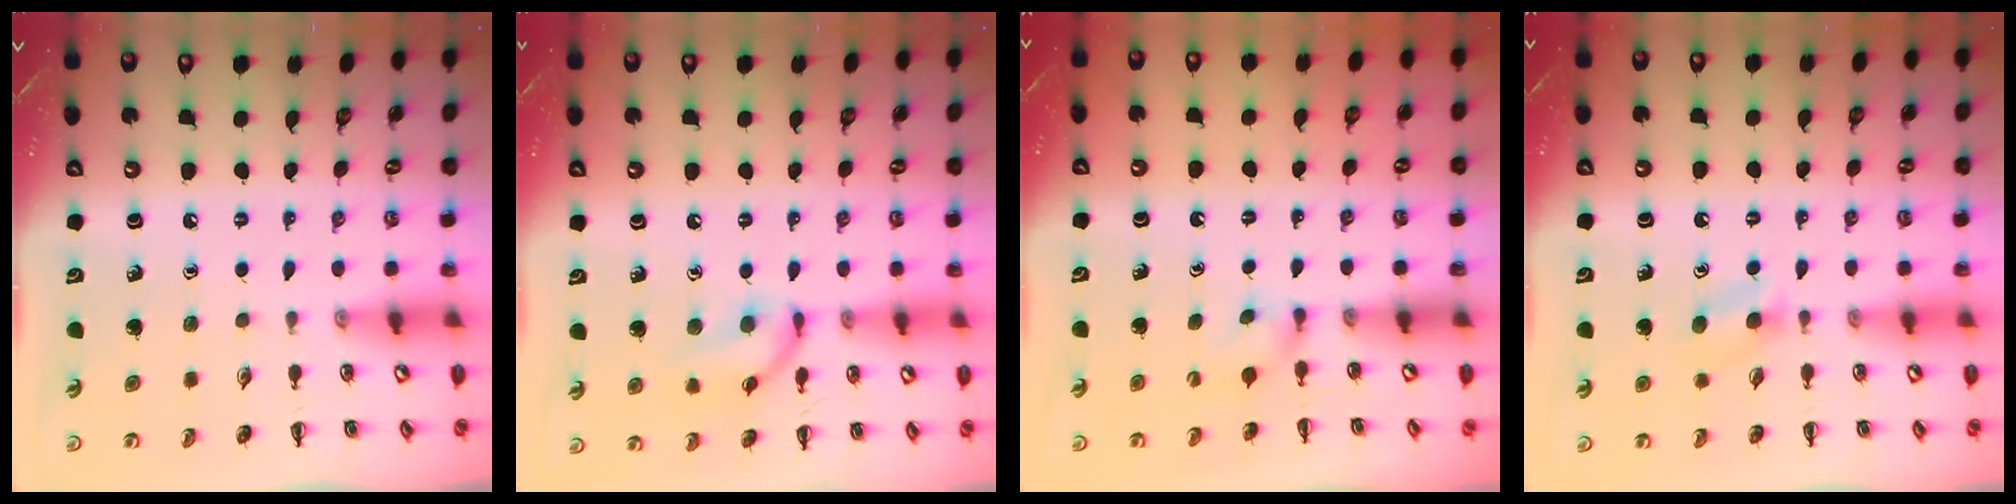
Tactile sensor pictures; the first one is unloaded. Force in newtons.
{"total": 11.0, "press": 11.0, "slide": 0.6}
{"total": 2.7, "press": 2.4, "slide": 1.2}
{"total": 3.3, "press": 3.0, "slide": 1.3}